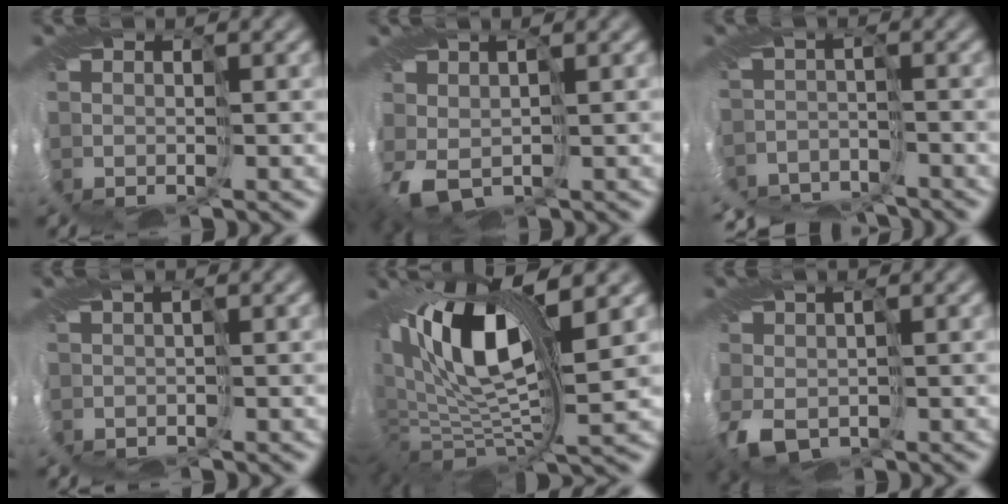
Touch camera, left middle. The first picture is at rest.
{"total": 3.2, "force": [0.0, 2.1, 2.4], "torque": [-0.061, 0.003, 0.004]}
{"total": 8.5, "force": [-7.9, 2.7, 1.2], "torque": [-0.003, -0.005, -0.123]}
{"total": 0.9, "force": [0.0, 0.8, 0.5], "torque": [0.000, 0.003, 0.004]}
{"total": 11.4, "force": [3.8, 4.6, 9.7], "torque": [-0.179, 0.020, 0.060]}
{"total": 3.9, "force": [-1.1, 2.8, 2.6], "torque": [-0.064, -0.002, -0.023]}